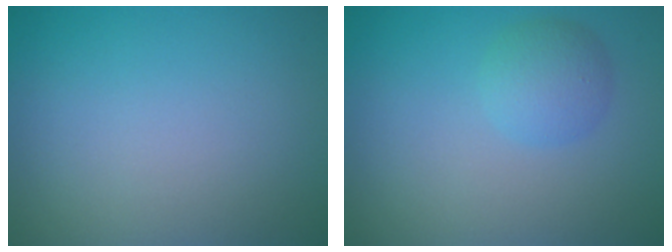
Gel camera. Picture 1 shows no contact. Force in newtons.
{"total": 2.5, "press": 2.5, "slide": 0.2}